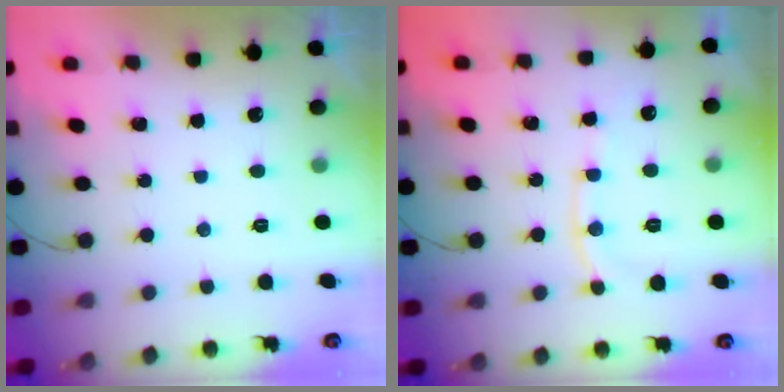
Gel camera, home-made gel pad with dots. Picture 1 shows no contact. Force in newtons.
{"total": 7.7, "press": 7.6, "slide": 1.1}